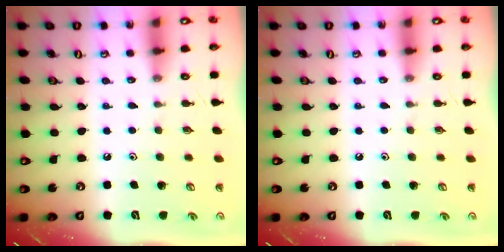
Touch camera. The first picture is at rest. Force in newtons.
{"total": 0.0}